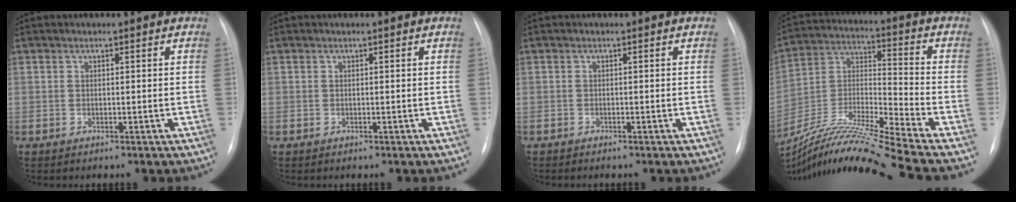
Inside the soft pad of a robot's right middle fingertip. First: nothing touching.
{"total": 0.0}
{"total": 0.6, "force": [-0.5, 0.0, 0.2], "torque": [-0.004, -0.001, -0.010]}
{"total": 20.5, "force": [-17.3, -2.2, 10.7], "torque": [-0.239, -0.019, -0.320]}